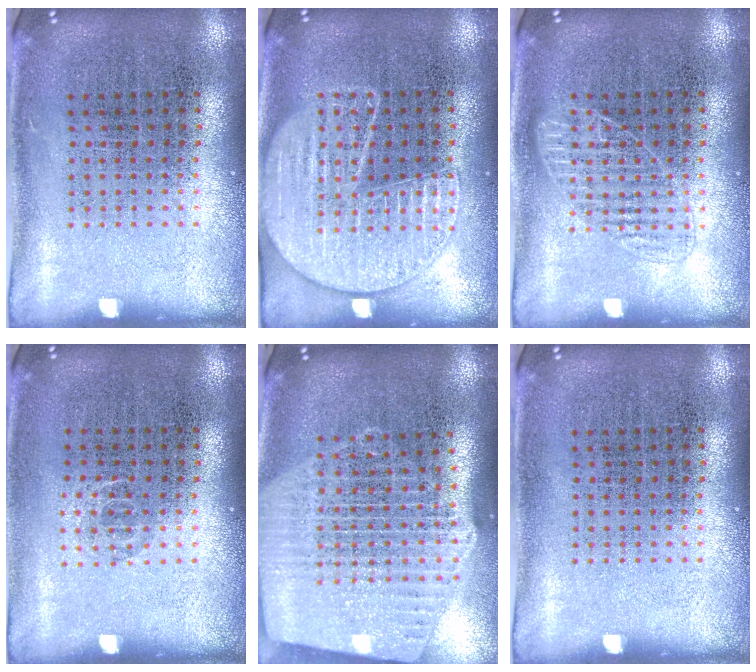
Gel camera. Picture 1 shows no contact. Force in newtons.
{"total": 1.6, "press": 1.6, "slide": 0.1}
{"total": 1.8, "press": 1.7, "slide": 0.4}
{"total": 0.6, "press": 0.4, "slide": 0.4}
{"total": 2.6, "press": 2.2, "slide": 1.4}
{"total": 0.0}